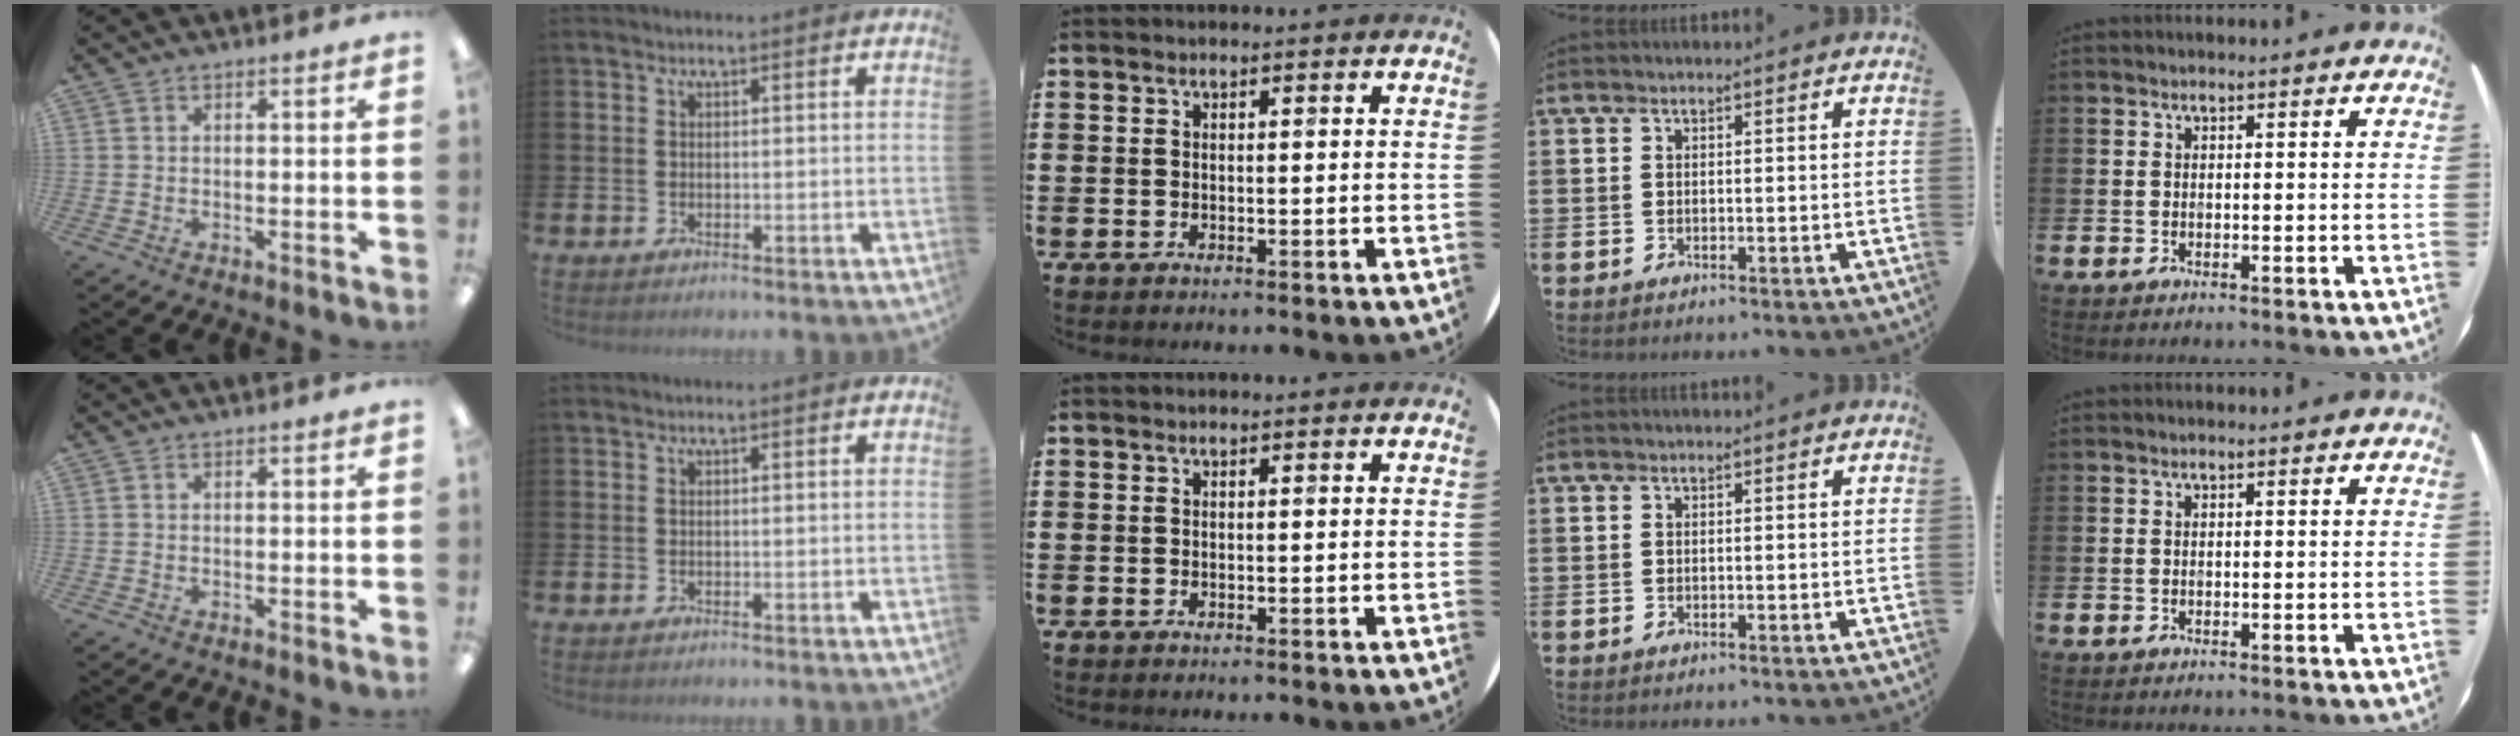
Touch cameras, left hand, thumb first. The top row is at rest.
{}